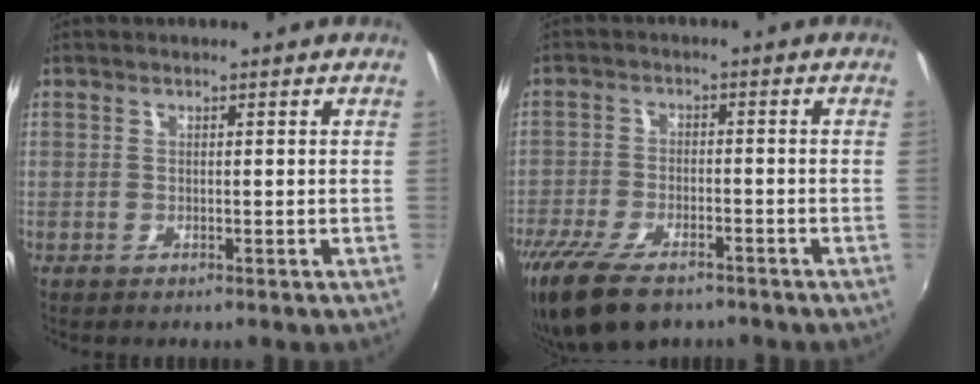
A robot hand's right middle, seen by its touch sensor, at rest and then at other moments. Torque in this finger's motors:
{"motor_torque": [1.28, -0.86, 0.24, 0.20]}